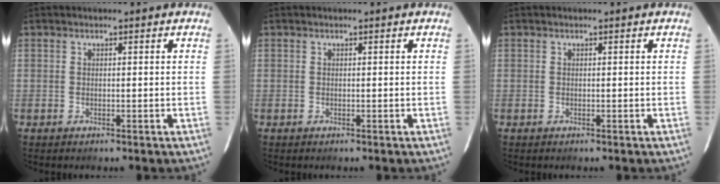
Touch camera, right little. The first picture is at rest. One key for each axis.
{"total": 0.0}
{"total": 0.0}